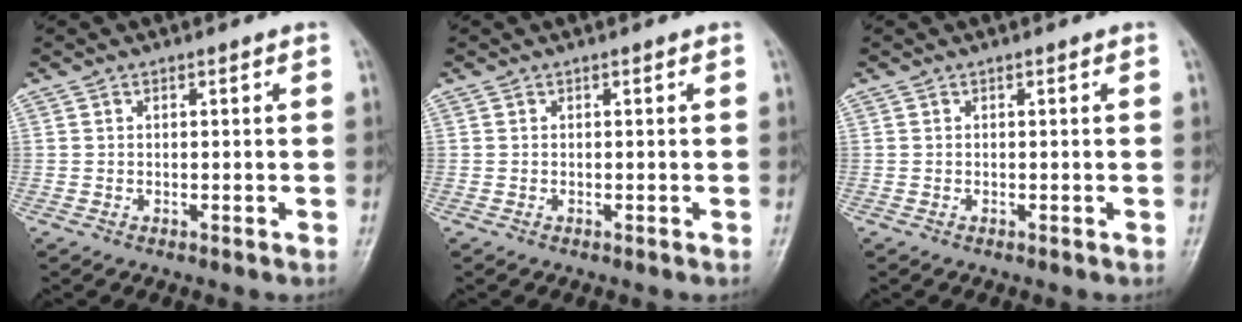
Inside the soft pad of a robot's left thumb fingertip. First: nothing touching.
{"total": 0.0}
{"total": 0.0}